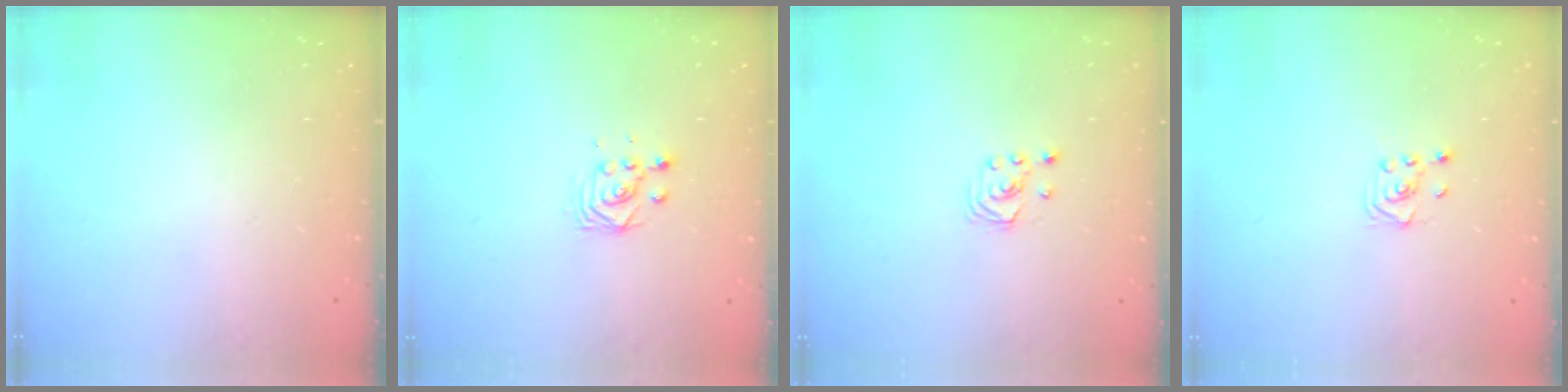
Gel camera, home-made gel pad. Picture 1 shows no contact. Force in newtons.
{"total": 2.8, "press": 2.8, "slide": 0.3}
{"total": 1.8, "press": 1.8, "slide": 0.2}
{"total": 2.3, "press": 2.2, "slide": 0.8}